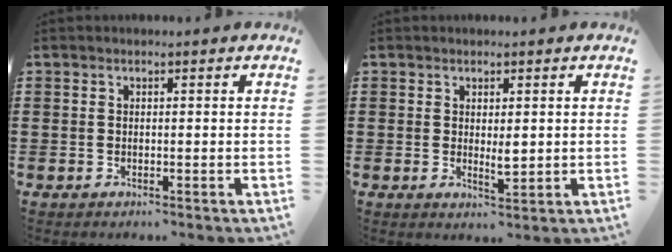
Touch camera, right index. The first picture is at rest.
{"total": 2.6, "force": [0.3, 1.0, 2.4], "torque": [-0.037, -0.006, 0.005]}